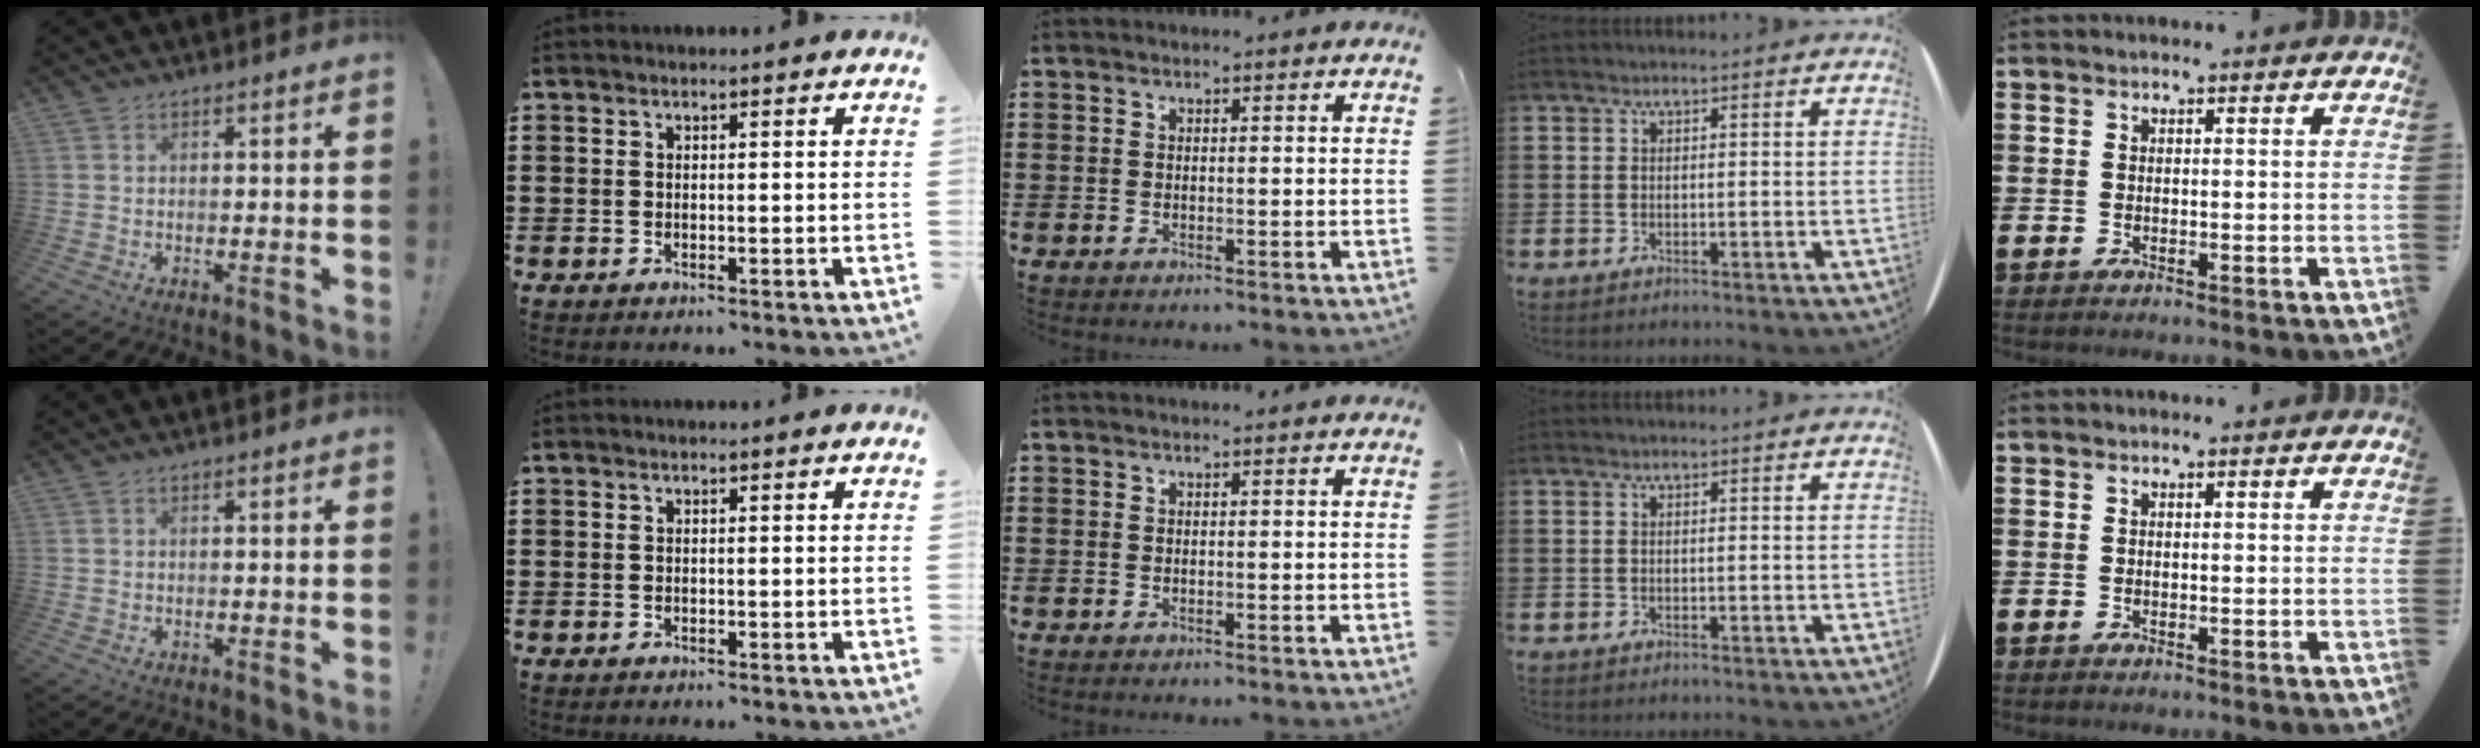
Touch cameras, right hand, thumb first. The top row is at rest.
{}